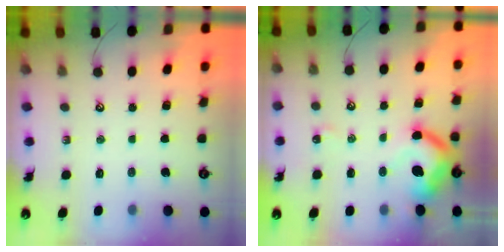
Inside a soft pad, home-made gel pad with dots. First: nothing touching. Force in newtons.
{"total": 12.3, "press": 12.3, "slide": 1.2}